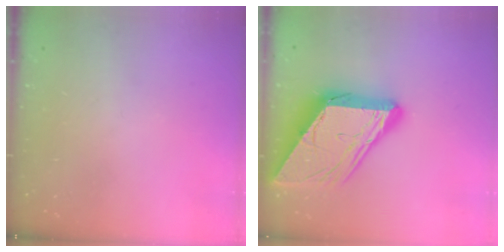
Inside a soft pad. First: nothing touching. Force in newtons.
{"total": 17.5, "press": 17.4, "slide": 1.7}